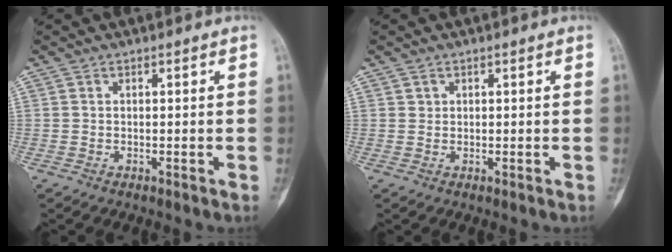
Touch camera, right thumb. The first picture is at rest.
{"total": 0.8, "force": [0.4, 0.6, 0.1], "torque": [0.009, 0.001, 0.005]}